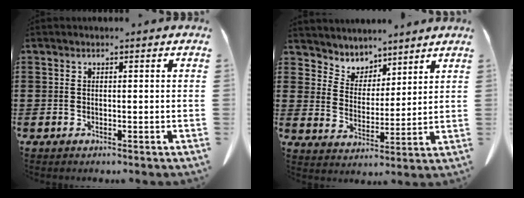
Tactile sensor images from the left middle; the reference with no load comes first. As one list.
[{"total": 4.5, "force": [4.1, 1.9, -0.7], "torque": [-0.016, -0.027, 0.070]}]